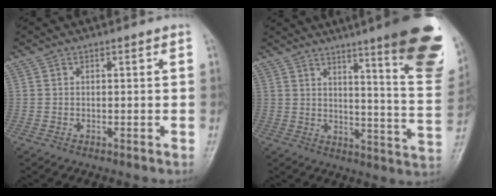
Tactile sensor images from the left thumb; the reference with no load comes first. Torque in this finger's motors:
{"motor_torque": [2.74, 1.83, 1.43, -1.34, 0.35]}